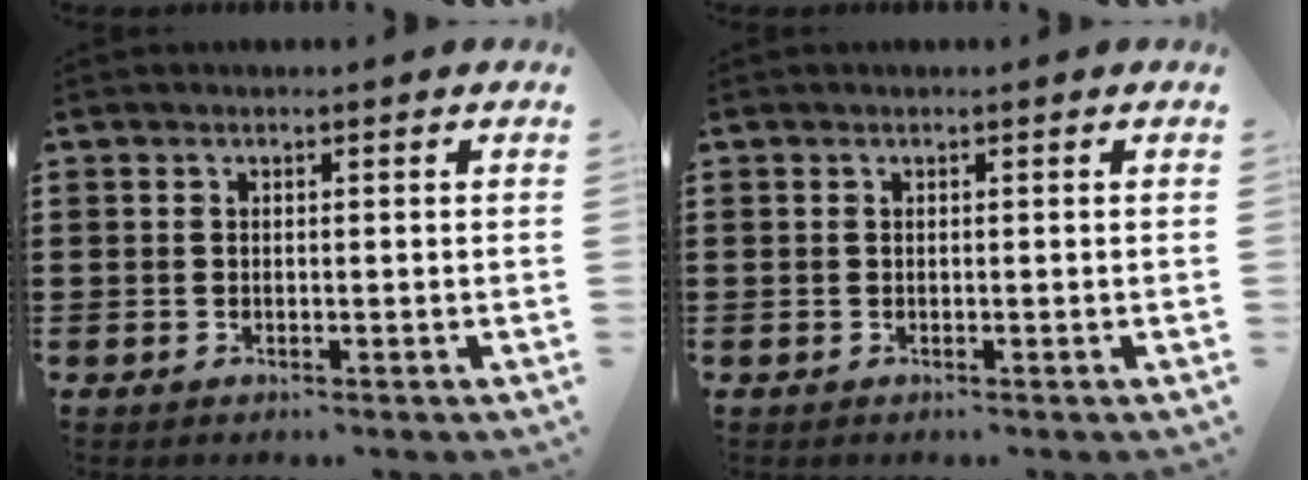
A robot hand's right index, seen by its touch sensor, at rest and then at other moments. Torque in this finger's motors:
{"motor_torque": [0.21, 0.00, 0.00, 0.01]}